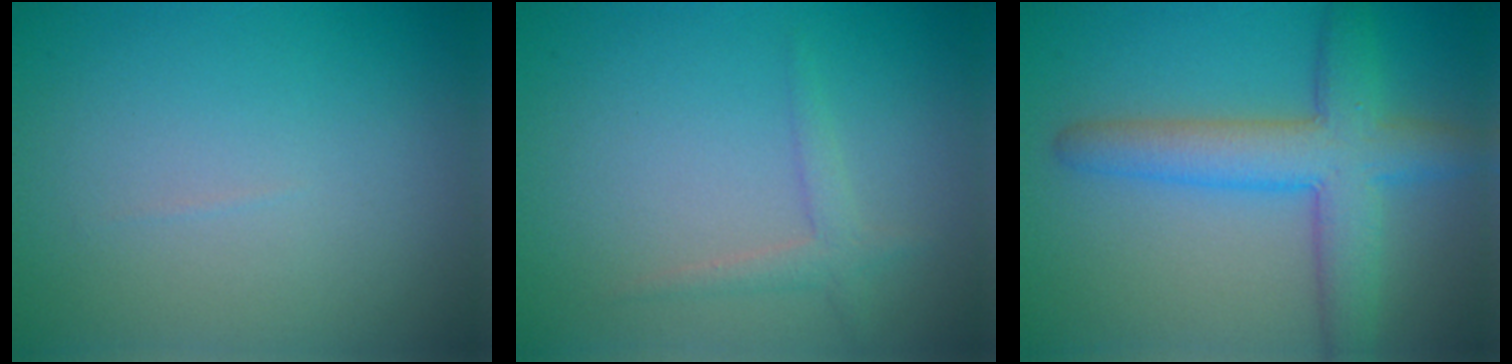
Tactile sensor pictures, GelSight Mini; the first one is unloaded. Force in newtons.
{"total": 1.6, "press": 1.6, "slide": 0.1}
{"total": 6.1, "press": 6.1, "slide": 0.2}